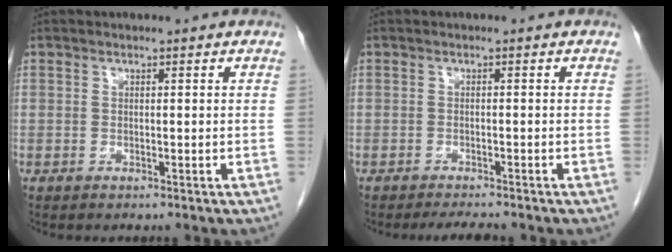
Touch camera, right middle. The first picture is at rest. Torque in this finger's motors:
{"motor_torque": [0.32, -0.18, 0.00, 0.00]}